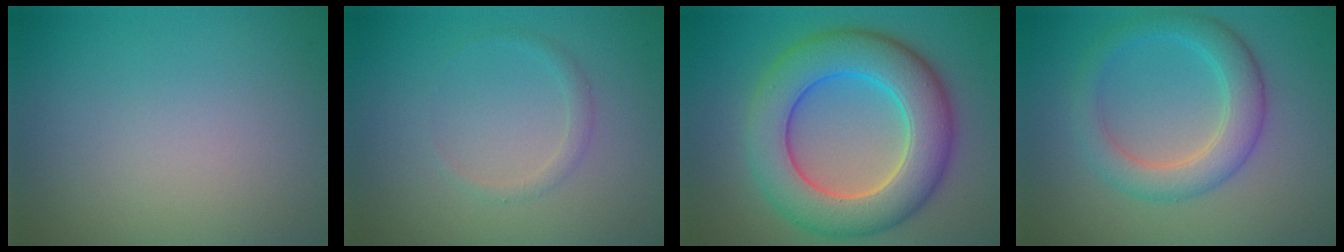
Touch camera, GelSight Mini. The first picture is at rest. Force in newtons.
{"total": 1.0, "press": 1.0, "slide": 0.0}
{"total": 9.3, "press": 9.3, "slide": 0.5}
{"total": 4.1, "press": 4.1, "slide": 0.3}